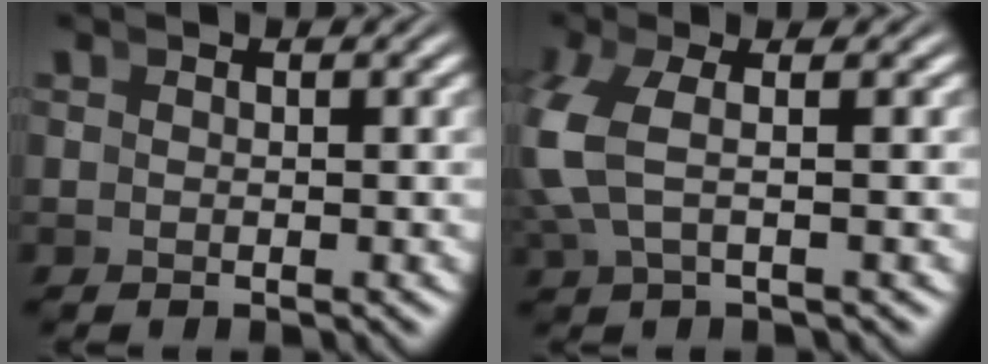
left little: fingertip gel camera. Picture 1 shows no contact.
{"total": 4.0, "force": [0.1, 2.1, 3.4], "torque": [-0.090, 0.002, 0.001]}